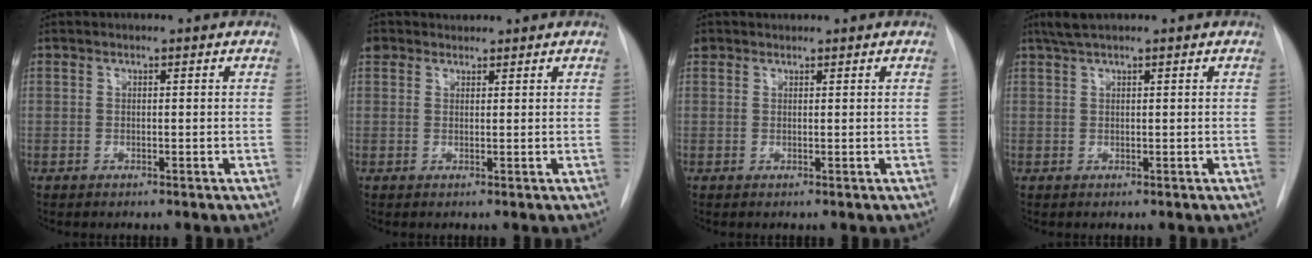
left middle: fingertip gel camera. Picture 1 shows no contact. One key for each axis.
{"total": 2.6, "fx": 2.1, "fy": 1.6, "fz": 0.0, "tx": -0.003, "ty": 0.020, "tz": 0.038}
{"total": 1.4, "fx": 1.2, "fy": 0.7, "fz": -0.1, "tx": 0.000, "ty": 0.015, "tz": 0.020}
{"total": 2.5, "fx": 1.9, "fy": 0.0, "fz": 1.6, "tx": -0.040, "ty": 0.014, "tz": 0.038}